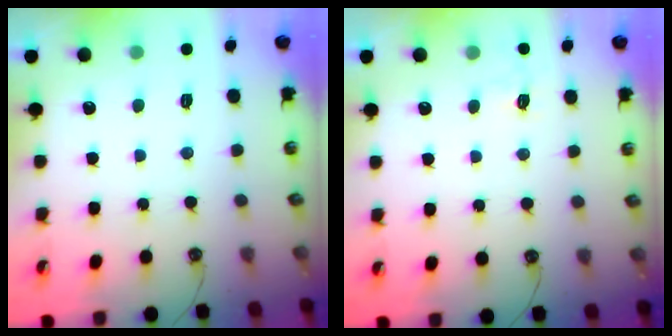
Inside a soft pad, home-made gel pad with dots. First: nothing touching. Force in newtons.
{"total": 4.8, "press": 4.7, "slide": 0.7}